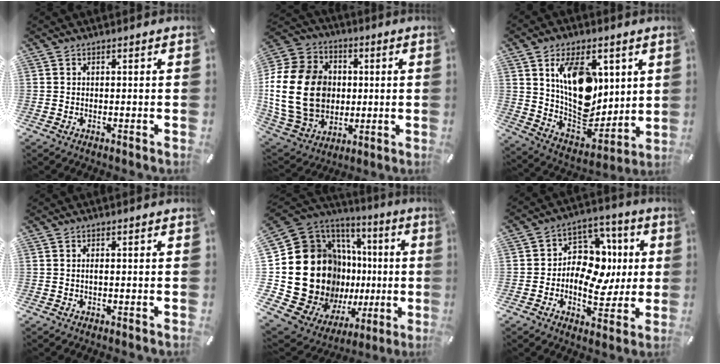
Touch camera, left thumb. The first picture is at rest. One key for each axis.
{"total": 22.6, "fx": -0.4, "fy": 18.0, "fz": 13.6, "tx": -0.277, "ty": 0.019, "tz": 0.001}
{"total": 16.4, "fx": 5.8, "fy": 10.9, "fz": 10.8, "tx": -0.179, "ty": -0.030, "tz": 0.108}
{"total": 0.8, "fx": 0.0, "fy": 0.0, "fz": 0.8, "tx": -0.016, "ty": -0.002, "tz": 0.001}
{"total": 30.4, "fx": -1.1, "fy": 21.4, "fz": 21.6, "tx": -0.378, "ty": -0.067, "tz": 0.045}
{"total": 13.4, "fx": -1.0, "fy": 10.6, "fz": 8.2, "tx": -0.128, "ty": 0.006, "tz": -0.013}